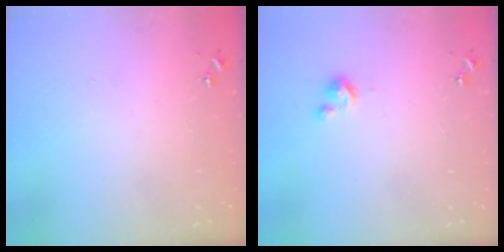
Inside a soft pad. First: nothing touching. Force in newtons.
{"total": 3.1, "press": 3.1, "slide": 0.3}